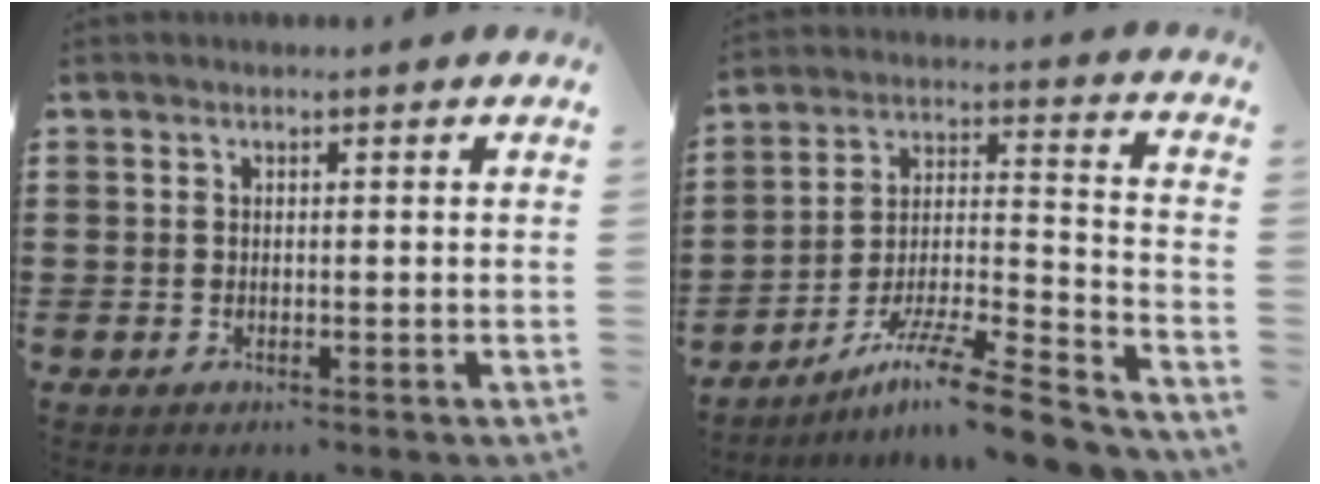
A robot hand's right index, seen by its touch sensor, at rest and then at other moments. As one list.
[{"total": 11.7, "force": [-9.2, 0.6, 7.1], "torque": [-0.111, 0.015, -0.176]}]